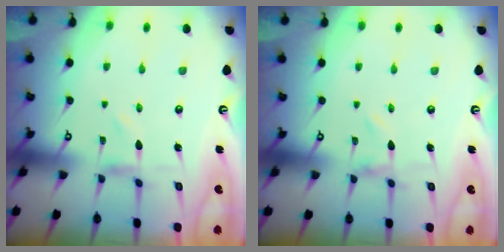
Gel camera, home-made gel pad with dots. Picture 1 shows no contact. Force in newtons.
{"total": 0.0}